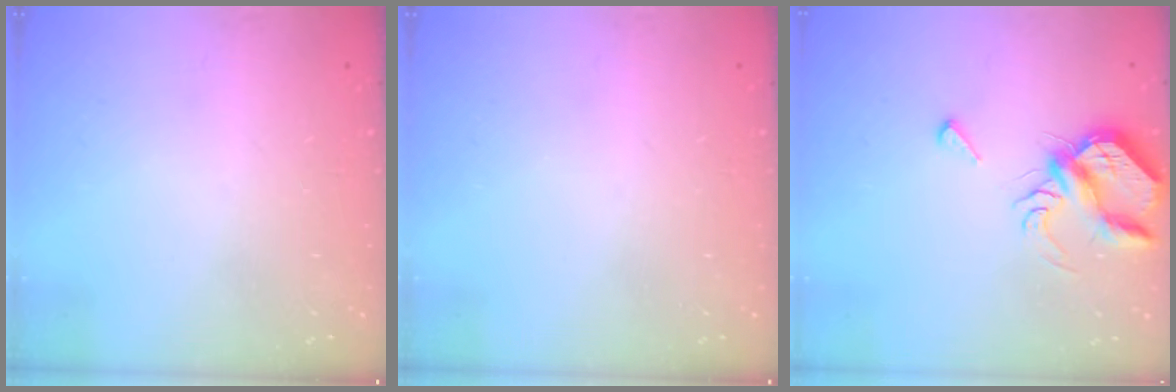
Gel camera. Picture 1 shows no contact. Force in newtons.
{"total": 0.0}
{"total": 6.8, "press": 6.7, "slide": 0.9}